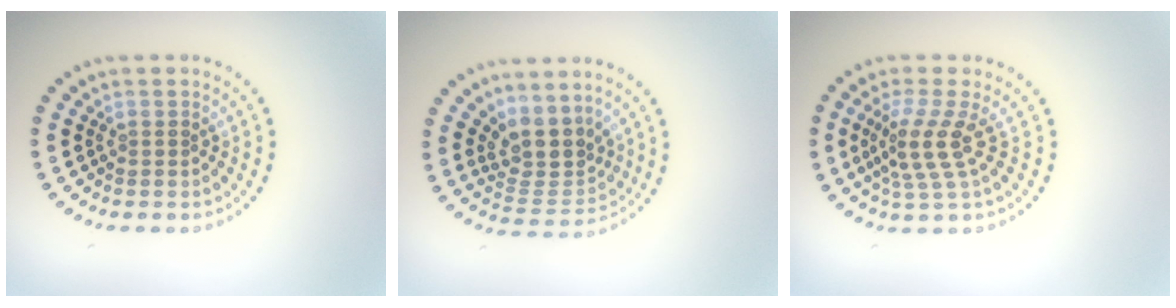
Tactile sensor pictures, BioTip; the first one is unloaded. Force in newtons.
{"total": 4.0, "press": 3.2, "slide": 2.3}
{"total": 3.5, "press": 2.6, "slide": 2.3}